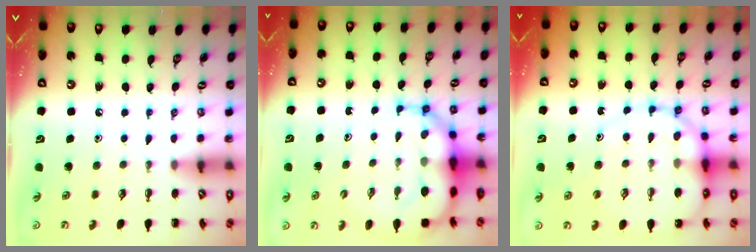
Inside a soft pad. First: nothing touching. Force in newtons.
{"total": 10.9, "press": 10.5, "slide": 2.9}
{"total": 13.8, "press": 13.5, "slide": 3.0}